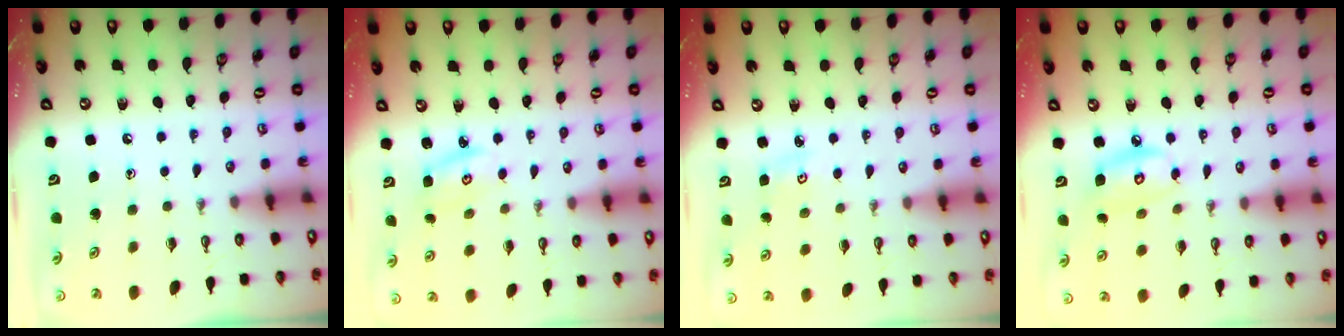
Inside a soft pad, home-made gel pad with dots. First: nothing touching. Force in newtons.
{"total": 2.7, "press": 2.6, "slide": 0.3}
{"total": 2.5, "press": 2.4, "slide": 0.4}
{"total": 8.7, "press": 8.7, "slide": 0.8}